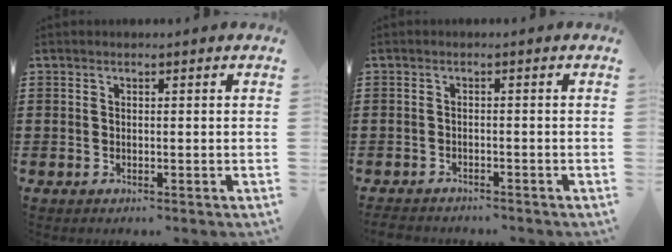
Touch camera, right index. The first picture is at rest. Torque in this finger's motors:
{"motor_torque": [-2.14, 0.00, -1.05, -0.21]}